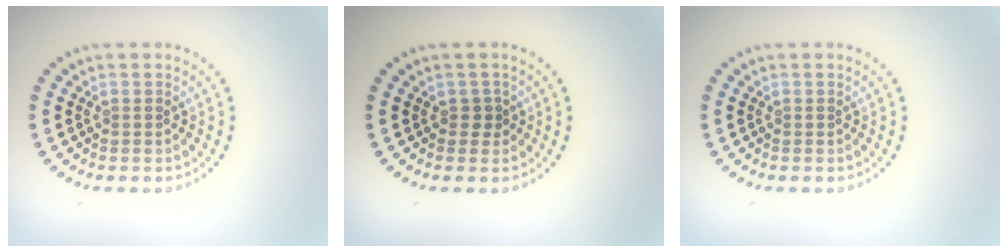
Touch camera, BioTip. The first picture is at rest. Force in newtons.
{"total": 0.9, "press": 0.7, "slide": 0.6}
{"total": 0.0}